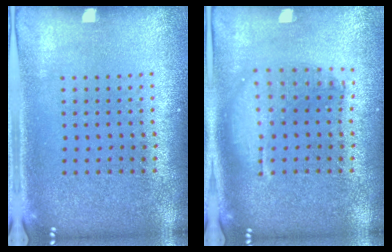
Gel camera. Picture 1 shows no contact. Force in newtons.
{"total": 1.6, "press": 1.4, "slide": 0.7}